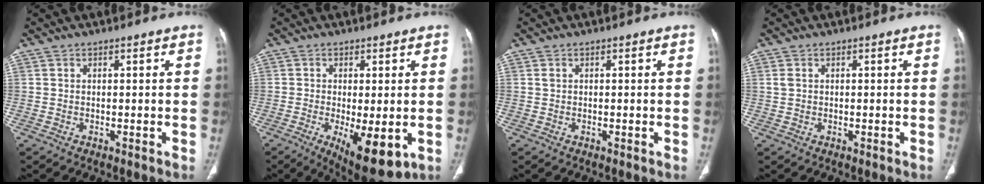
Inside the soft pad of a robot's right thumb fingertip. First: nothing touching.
{"total": 11.3, "force": [-3.3, 4.1, 10.0], "torque": [-0.150, -0.021, -0.039]}
{"total": 0.5, "force": [0.2, 0.4, 0.3], "torque": [-0.004, 0.005, 0.006]}
{"total": 1.3, "force": [0.4, 1.0, 0.8], "torque": [-0.018, 0.004, 0.013]}